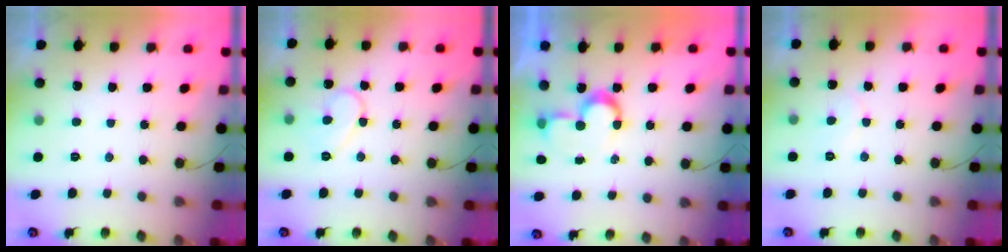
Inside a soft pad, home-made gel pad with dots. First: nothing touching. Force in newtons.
{"total": 7.9, "press": 7.9, "slide": 0.7}
{"total": 7.8, "press": 7.8, "slide": 0.2}
{"total": 5.7, "press": 5.6, "slide": 0.6}